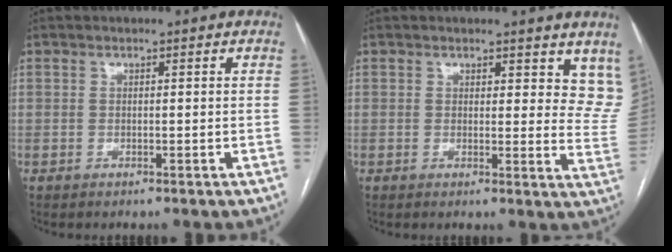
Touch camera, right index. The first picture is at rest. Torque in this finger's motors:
{"motor_torque": [-0.08, 0.12, 0.02, 0.00]}